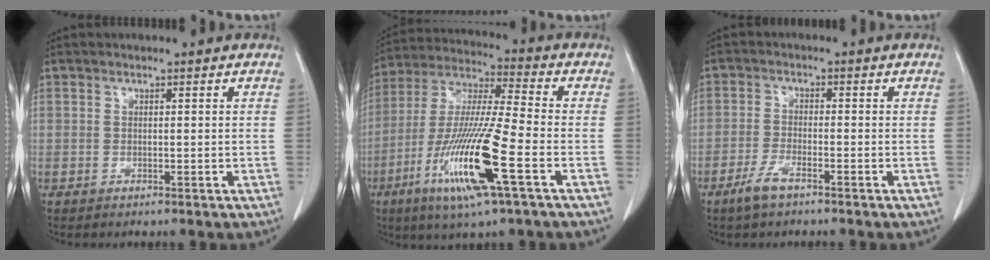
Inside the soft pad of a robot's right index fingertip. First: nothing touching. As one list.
[{"total": 17.5, "force": [-6.5, 0.6, 16.2], "torque": [-0.336, -0.025, -0.125]}, {"total": 3.7, "force": [-2.6, 0.7, 2.5], "torque": [-0.057, -0.004, -0.050]}]